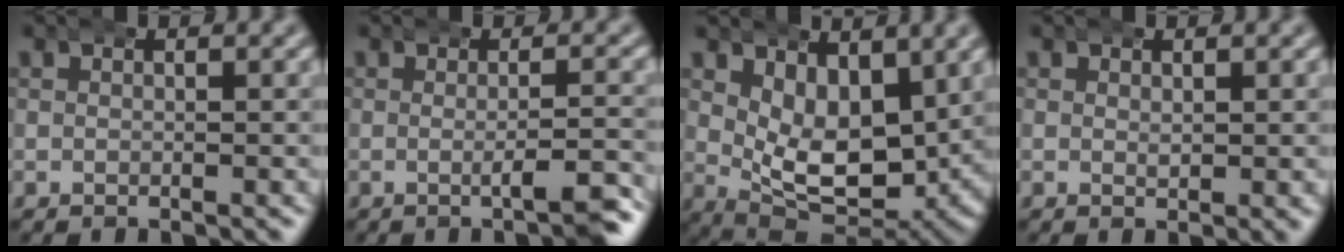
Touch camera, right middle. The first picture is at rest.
{"total": 2.7, "force": [-1.2, -0.2, 2.4], "torque": [-0.033, 0.006, -0.026]}
{"total": 9.9, "force": [2.2, 5.8, 7.7], "torque": [-0.112, -0.025, 0.040]}
{"total": 1.0, "force": [0.9, 0.1, 0.6], "torque": [-0.005, 0.006, 0.012]}